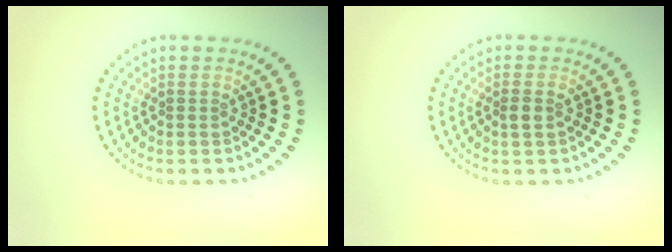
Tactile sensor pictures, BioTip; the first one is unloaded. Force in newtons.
{"total": 1.1, "press": 1.0, "slide": 0.5}